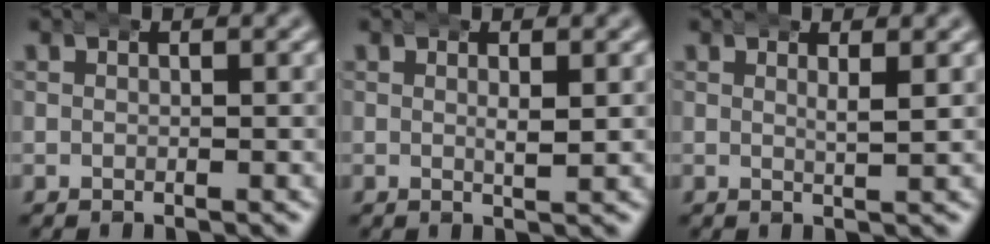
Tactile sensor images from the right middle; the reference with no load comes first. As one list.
[{"total": 1.4, "force": [0.5, 0.4, 1.3], "torque": [-0.020, -0.003, 0.005]}, {"total": 1.6, "force": [1.0, 0.2, 1.2], "torque": [-0.021, -0.003, 0.017]}]